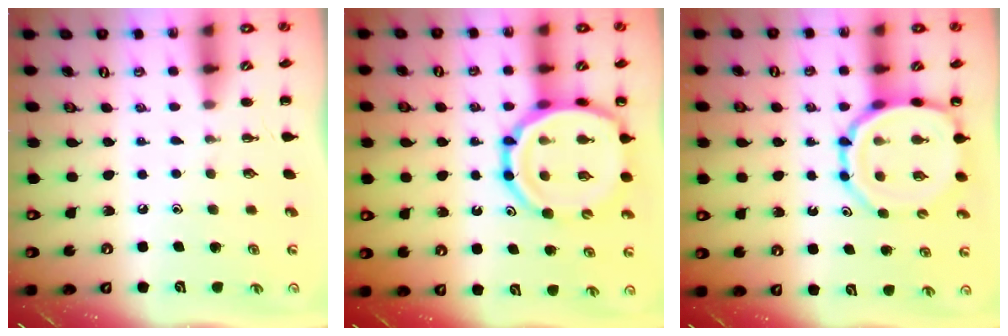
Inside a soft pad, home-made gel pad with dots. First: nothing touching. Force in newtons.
{"total": 17.5, "press": 17.0, "slide": 4.2}
{"total": 11.7, "press": 11.4, "slide": 2.8}